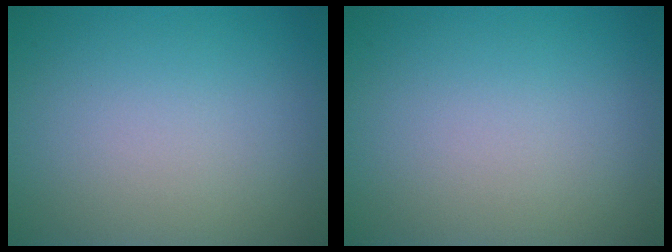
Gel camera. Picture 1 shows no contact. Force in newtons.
{"total": 0.0}